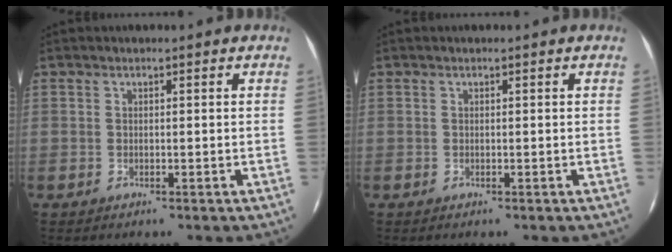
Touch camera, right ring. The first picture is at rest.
{"total": 0.0}